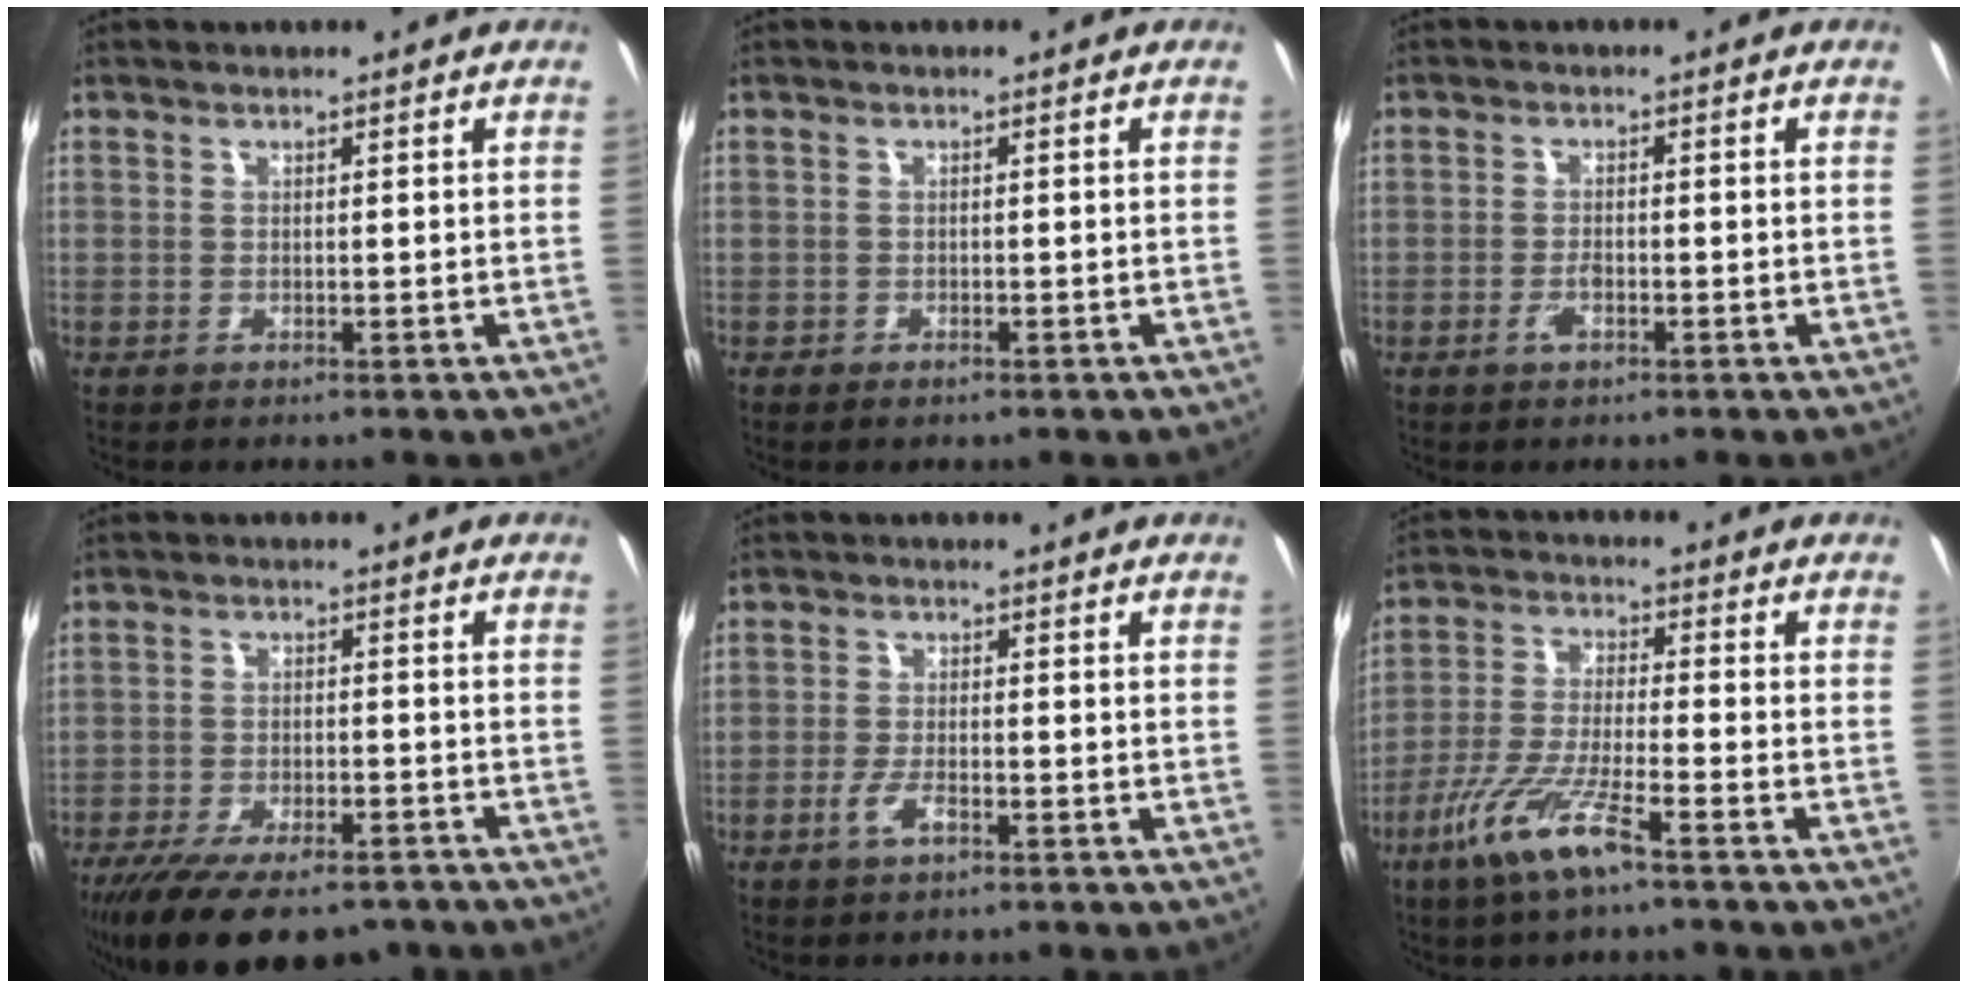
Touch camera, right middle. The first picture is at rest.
{"total": 1.6, "force": [-1.2, 0.9, 0.7], "torque": [-0.015, -0.008, -0.020]}
{"total": 2.4, "force": [-1.3, 1.0, 1.7], "torque": [-0.038, -0.001, -0.026]}
{"total": 17.6, "force": [-13.1, 6.5, 9.8], "torque": [-0.198, -0.040, -0.198]}
{"total": 3.7, "force": [-2.1, 1.1, 2.8], "torque": [-0.065, -0.003, -0.041]}
{"total": 10.8, "force": [-6.5, 1.5, 8.5], "torque": [-0.181, -0.013, -0.126]}